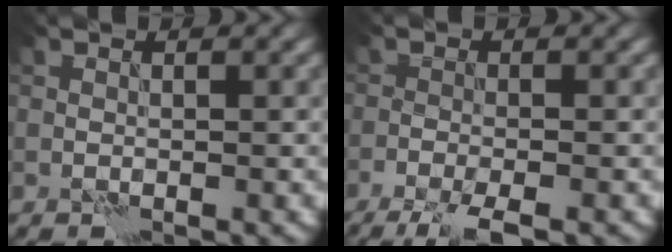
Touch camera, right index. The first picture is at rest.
{"total": 4.7, "force": [-3.4, 0.9, 3.1], "torque": [-0.057, -0.017, -0.063]}